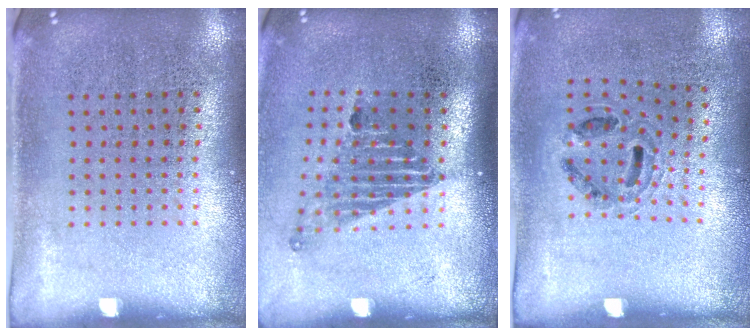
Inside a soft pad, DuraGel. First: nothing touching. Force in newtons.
{"total": 1.6, "press": 1.2, "slide": 1.1}
{"total": 1.0, "press": 0.8, "slide": 0.5}